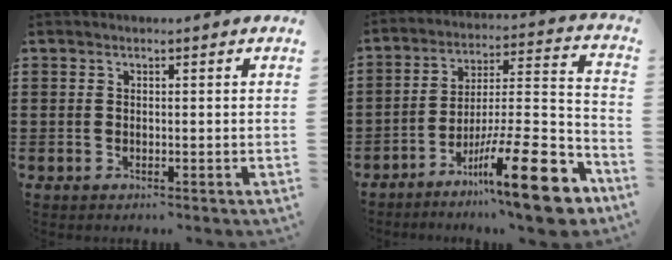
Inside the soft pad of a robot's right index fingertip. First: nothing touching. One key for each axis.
{"total": 18.1, "fx": -11.1, "fy": 2.6, "fz": 14.1, "tx": -0.209, "ty": 0.039, "tz": -0.177}